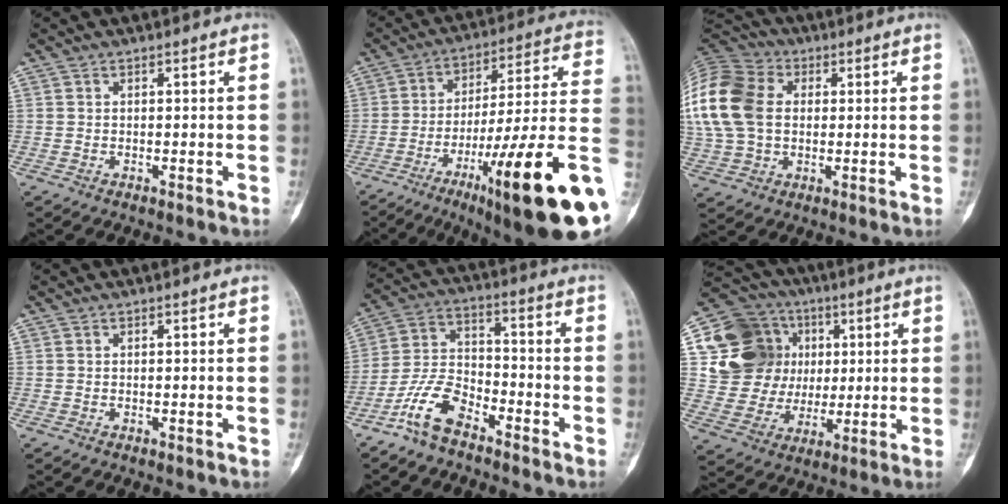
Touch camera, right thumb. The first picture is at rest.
{"total": 26.2, "force": [-9.4, 2.9, 24.3], "torque": [-0.323, 0.040, -0.139]}
{"total": 20.5, "force": [2.7, 15.0, 13.7], "torque": [-0.319, 0.026, 0.051]}
{"total": 0.0}
{"total": 9.6, "force": [-6.8, 4.3, 5.4], "torque": [-0.114, 0.048, -0.140]}
{"total": 17.2, "force": [3.9, 15.6, 5.9], "torque": [-0.066, 0.022, 0.083]}